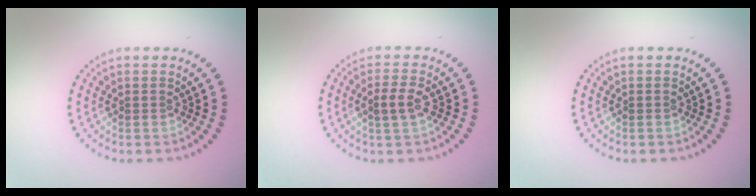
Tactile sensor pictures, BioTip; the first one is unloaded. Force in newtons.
{"total": 2.2, "press": 2.1, "slide": 0.6}
{"total": 0.0}